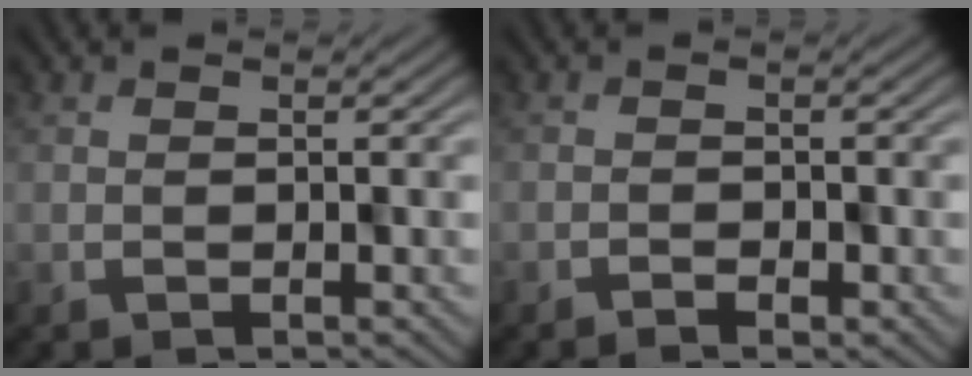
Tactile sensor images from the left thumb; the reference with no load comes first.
{"total": 0.8, "force": [-0.7, 0.3, 0.3], "torque": [-0.004, 0.001, -0.012]}